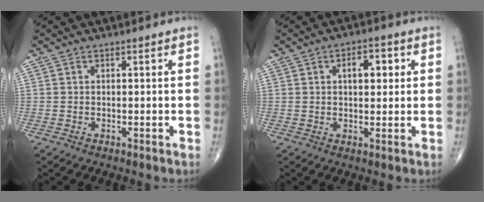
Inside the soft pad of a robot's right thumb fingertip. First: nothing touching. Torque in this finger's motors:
{"motor_torque": [0.16, 0.99, 0.90, 0.15, 0.00]}